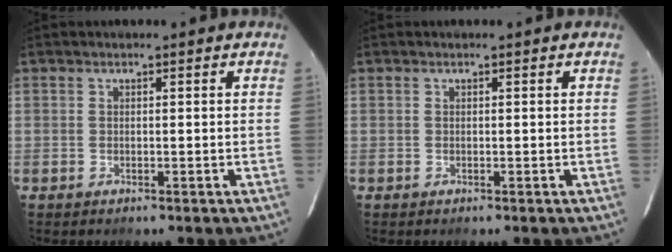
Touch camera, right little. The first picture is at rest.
{"total": 0.0}